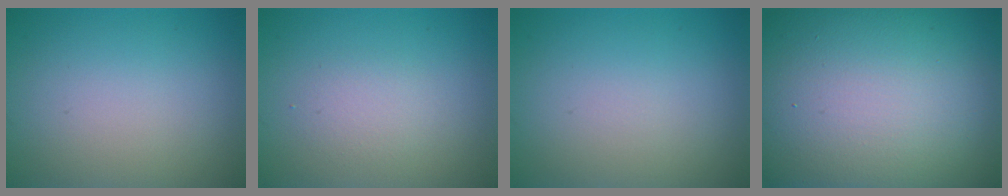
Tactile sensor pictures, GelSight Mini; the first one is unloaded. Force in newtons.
{"total": 1.5, "press": 1.5, "slide": 0.2}
{"total": 0.0}
{"total": 25.7, "press": 25.6, "slide": 1.1}